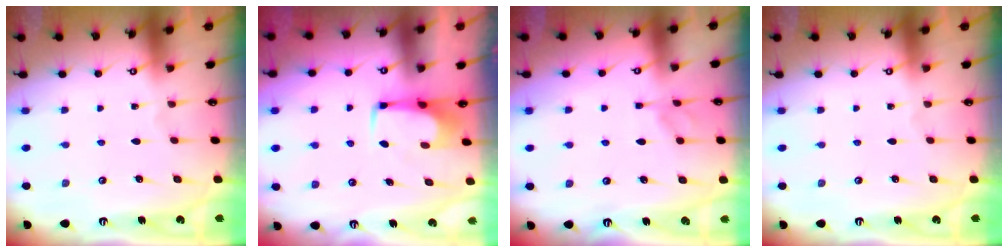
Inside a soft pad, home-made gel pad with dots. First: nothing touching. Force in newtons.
{"total": 1.7, "press": 1.6, "slide": 0.6}
{"total": 3.6, "press": 3.6, "slide": 0.4}
{"total": 0.0}